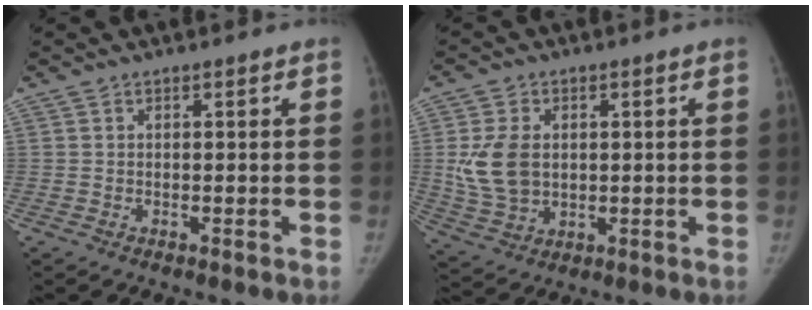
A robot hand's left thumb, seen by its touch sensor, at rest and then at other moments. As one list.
[{"total": 9.6, "force": [0.9, 6.9, 6.6], "torque": [-0.117, -0.006, 0.029]}]